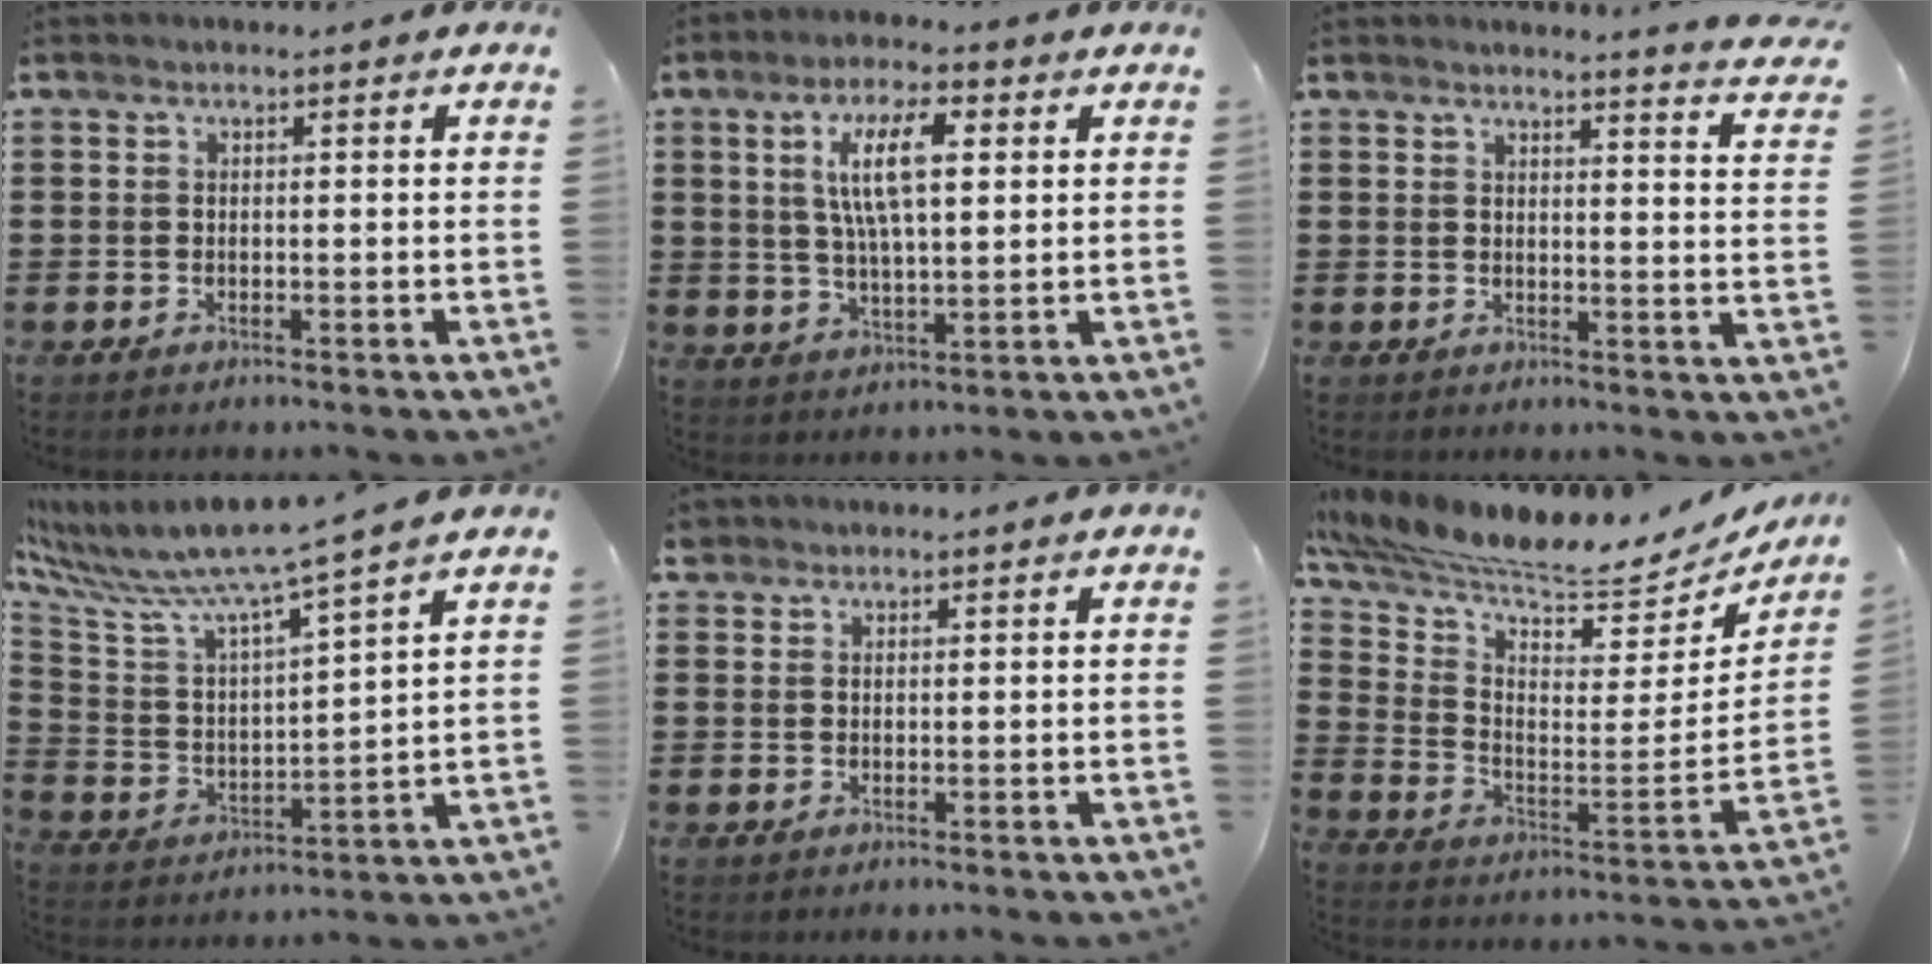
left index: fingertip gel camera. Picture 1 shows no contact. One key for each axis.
{"total": 9.4, "fx": 3.1, "fy": 3.3, "fz": 8.3, "tx": -0.161, "ty": 0.011, "tz": 0.050}
{"total": 3.1, "fx": 2.9, "fy": -0.7, "fz": 0.6, "tx": -0.019, "ty": -0.024, "tz": 0.047}
{"total": 7.8, "fx": 6.9, "fy": -0.4, "fz": 3.5, "tx": -0.102, "ty": -0.060, "tz": 0.108}
{"total": 1.0, "fx": 0.8, "fy": 0.6, "fz": 0.0, "tx": -0.004, "ty": 0.004, "tz": 0.016}
{"total": 7.2, "fx": 6.4, "fy": 0.4, "fz": 3.2, "tx": -0.093, "ty": -0.067, "tz": 0.105}